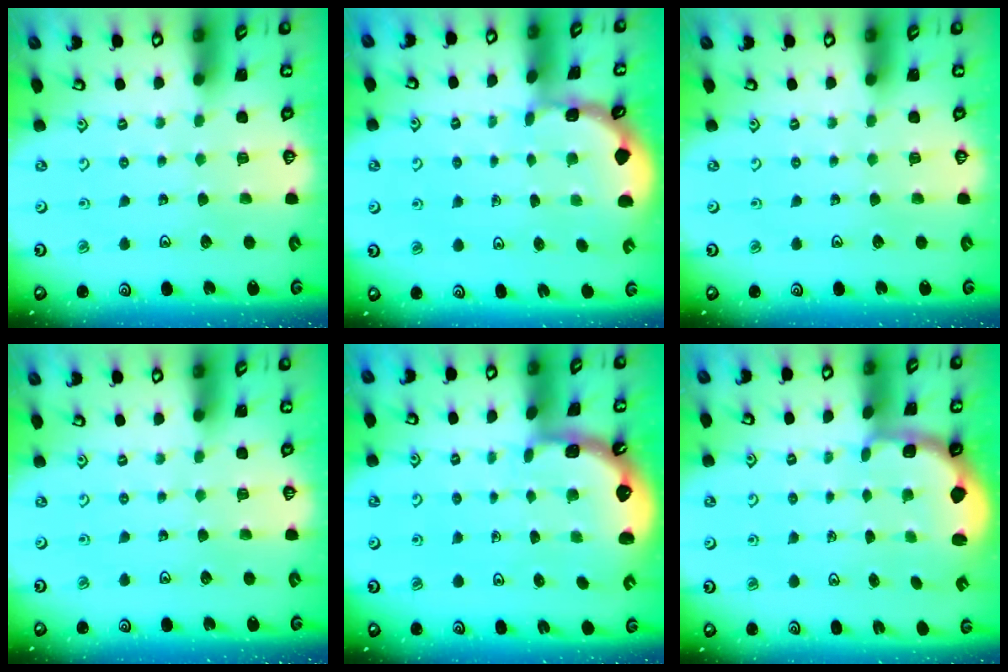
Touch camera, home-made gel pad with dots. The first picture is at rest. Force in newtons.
{"total": 1.5, "press": 1.5, "slide": 0.2}
{"total": 0.0}
{"total": 0.0}
{"total": 1.2, "press": 1.2, "slide": 0.1}
{"total": 2.4, "press": 1.1, "slide": 2.1}